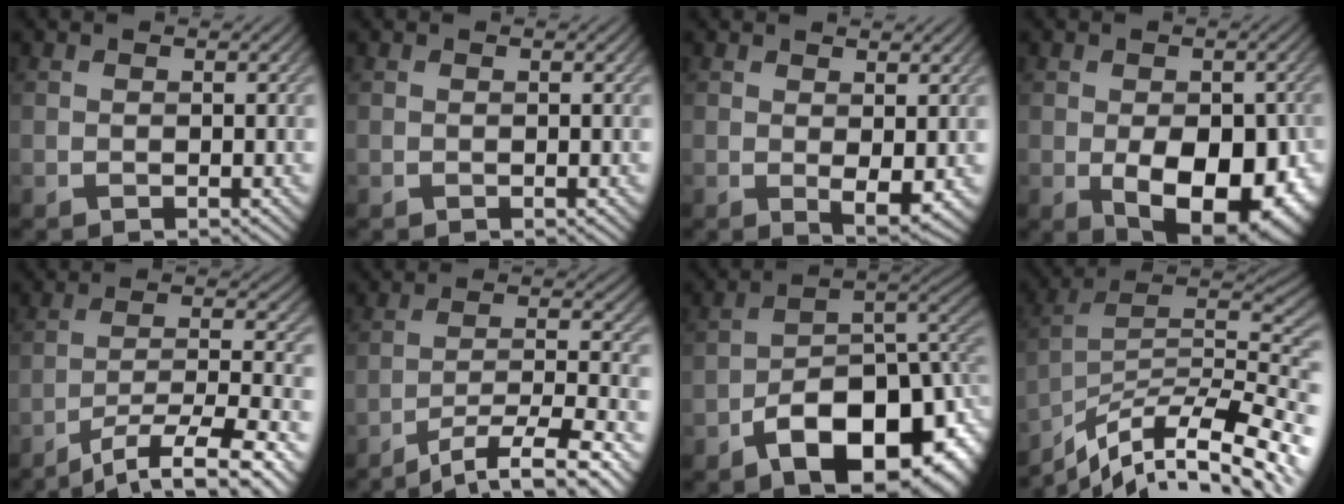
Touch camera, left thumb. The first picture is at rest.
{"total": 0.0}
{"total": 2.5, "force": [0.6, 0.9, 2.2], "torque": [-0.042, -0.014, 0.018]}
{"total": 12.6, "force": [-3.5, 7.4, 9.6], "torque": [-0.119, -0.038, -0.031]}
{"total": 13.0, "force": [-9.6, 2.6, 8.4], "torque": [-0.147, -0.004, -0.140]}
{"total": 10.5, "force": [-7.9, 1.9, 6.6], "torque": [-0.127, 0.002, -0.123]}
{"total": 14.2, "force": [-6.2, 7.9, 10.0], "torque": [-0.132, -0.023, -0.100]}
{"total": 13.4, "force": [-8.4, 4.6, 9.5], "torque": [-0.186, -0.003, -0.131]}